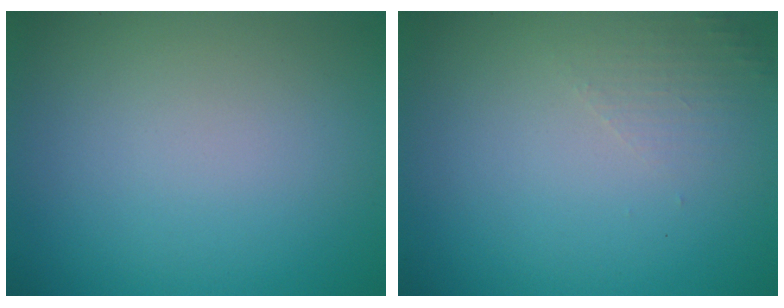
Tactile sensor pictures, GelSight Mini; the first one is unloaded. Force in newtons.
{"total": 1.3, "press": 1.2, "slide": 0.4}